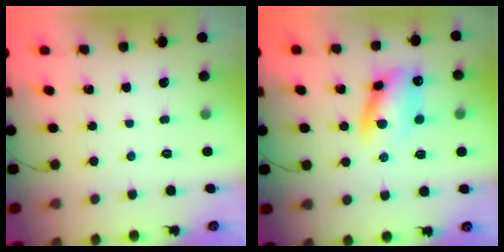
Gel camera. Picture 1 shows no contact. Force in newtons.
{"total": 12.2, "press": 12.0, "slide": 2.3}